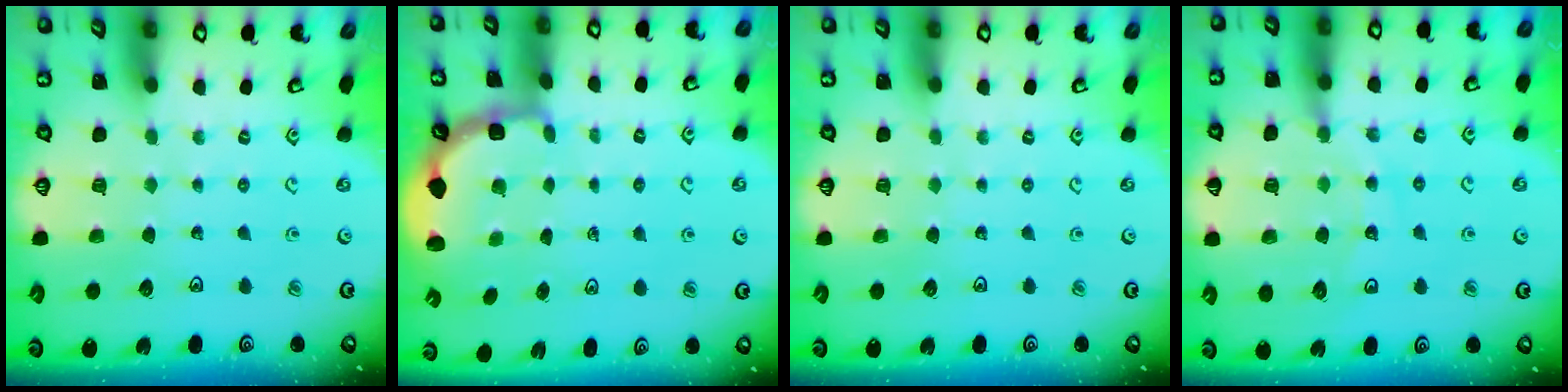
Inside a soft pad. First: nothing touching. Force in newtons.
{"total": 2.7, "press": 2.1, "slide": 1.7}
{"total": 0.0}
{"total": 11.8, "press": 11.5, "slide": 2.6}